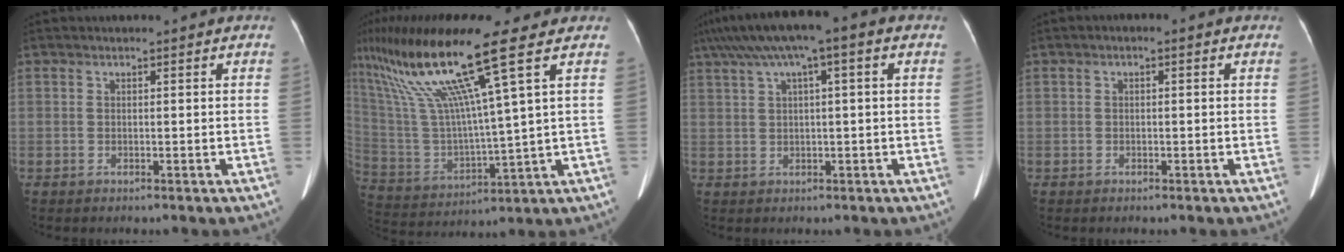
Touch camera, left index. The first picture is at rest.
{"total": 18.8, "force": [11.2, -1.4, 15.0], "torque": [-0.302, 0.011, 0.205]}
{"total": 10.2, "force": [5.0, 1.1, 8.8], "torque": [-0.155, 0.047, 0.079]}
{"total": 0.8, "force": [0.1, 0.4, 0.7], "torque": [-0.009, 0.005, -0.003]}